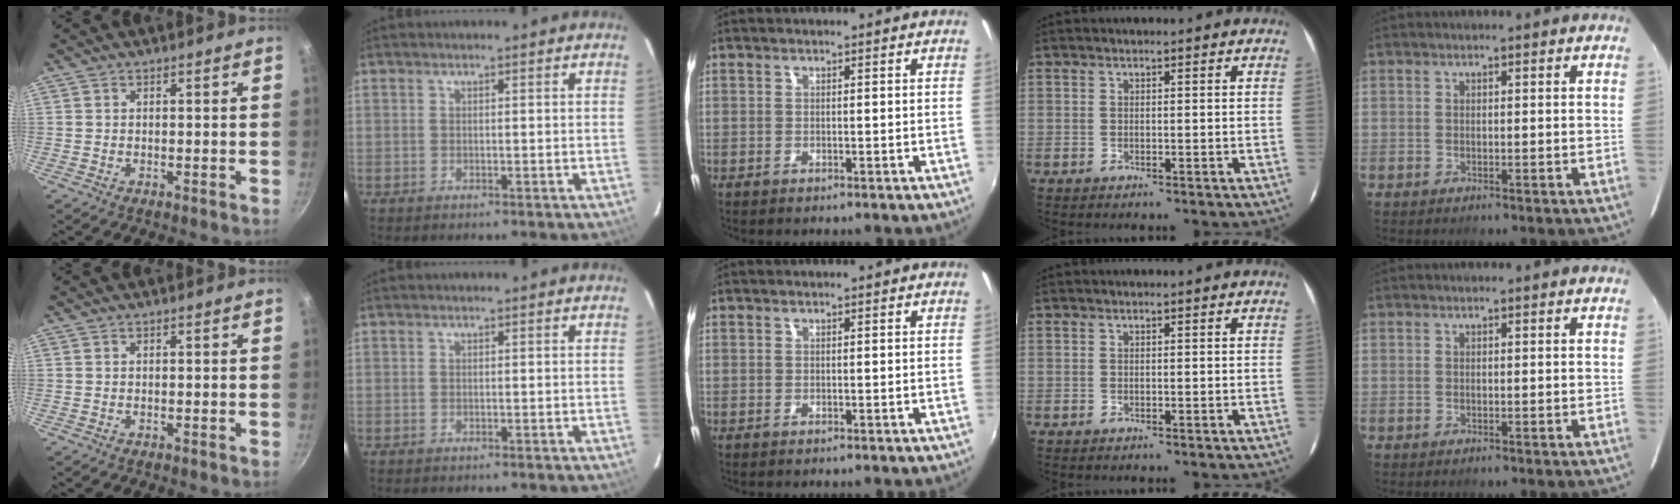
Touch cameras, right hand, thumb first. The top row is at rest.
{}